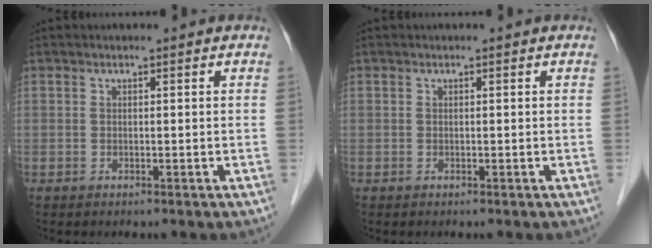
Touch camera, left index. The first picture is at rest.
{"total": 0.0}